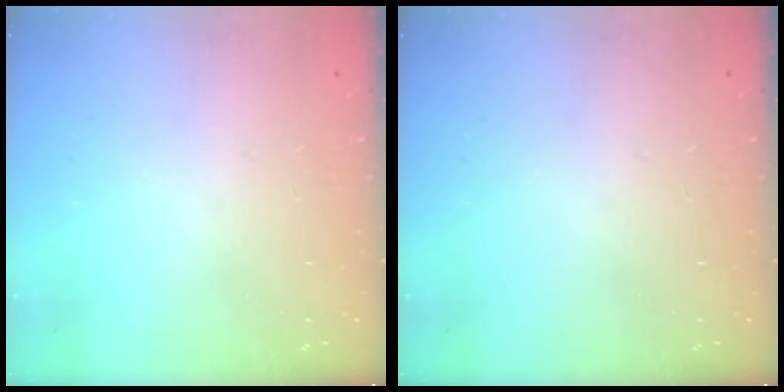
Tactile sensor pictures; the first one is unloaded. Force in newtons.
{"total": 0.0}